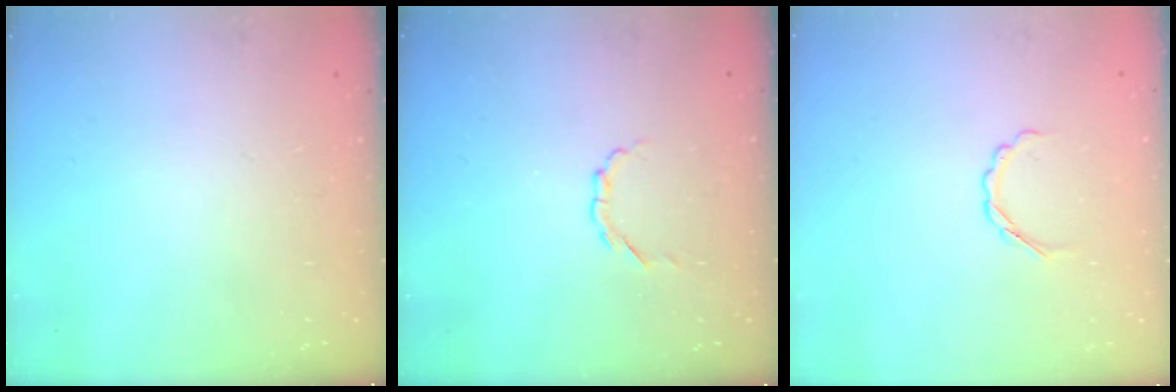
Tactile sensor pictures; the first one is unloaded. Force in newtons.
{"total": 2.7, "press": 2.5, "slide": 1.0}
{"total": 3.3, "press": 3.2, "slide": 0.8}